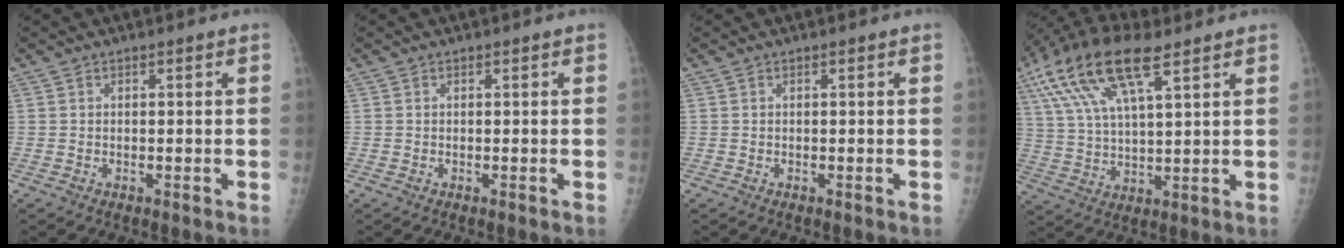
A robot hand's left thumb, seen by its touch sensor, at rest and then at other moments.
{"total": 0.0}
{"total": 0.0}
{"total": 17.0, "force": [9.0, 5.9, 13.2], "torque": [-0.269, 0.002, 0.168]}